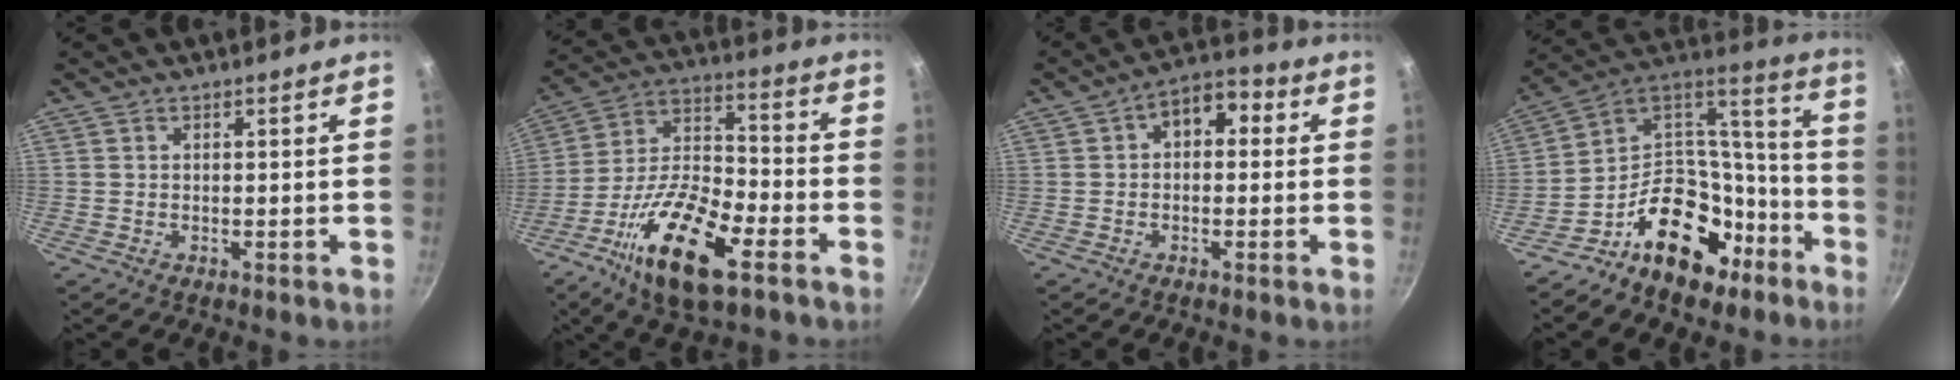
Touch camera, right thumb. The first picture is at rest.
{"total": 19.3, "force": [-9.6, 7.3, 15.1], "torque": [-0.270, 0.041, -0.185]}
{"total": 7.3, "force": [1.3, 4.9, 5.3], "torque": [-0.048, 0.022, 0.006]}
{"total": 20.8, "force": [-11.6, 13.3, 11.0], "torque": [-0.122, 0.121, -0.185]}